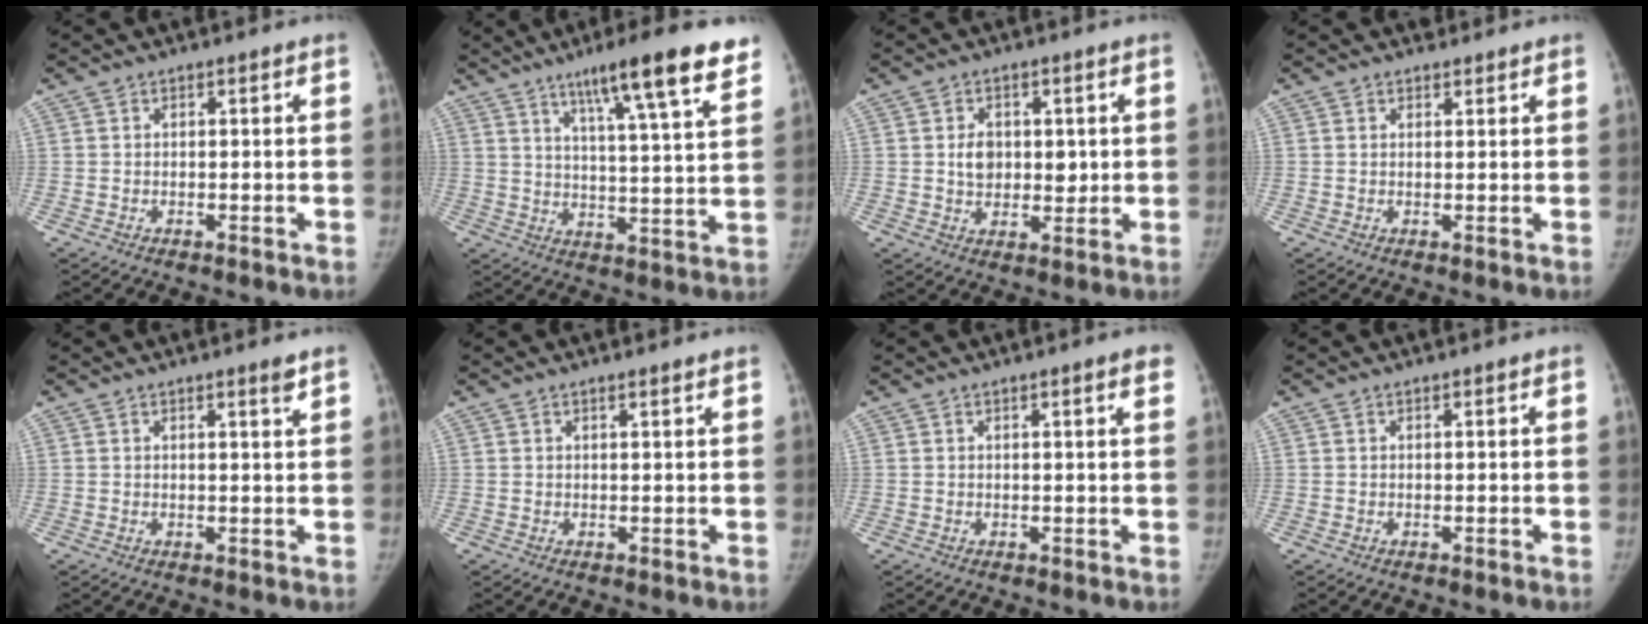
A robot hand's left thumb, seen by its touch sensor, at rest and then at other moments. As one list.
[{"total": 16.4, "force": [10.6, 1.9, 12.4], "torque": [-0.167, -0.045, 0.152]}, {"total": 6.5, "force": [1.0, 5.0, 4.1], "torque": [-0.033, -0.006, 0.020]}, {"total": 1.2, "force": [0.9, 0.8, -0.1], "torque": [0.013, -0.005, 0.006]}, {"total": 1.5, "force": [1.1, 0.0, 1.1], "torque": [-0.013, -0.009, 0.017]}, {"total": 0.8, "force": [0.6, -0.1, 0.5], "torque": [-0.011, -0.004, 0.012]}, {"total": 2.1, "force": [1.1, 0.2, 1.8], "torque": [-0.024, -0.002, 0.012]}, {"total": 0.0}]